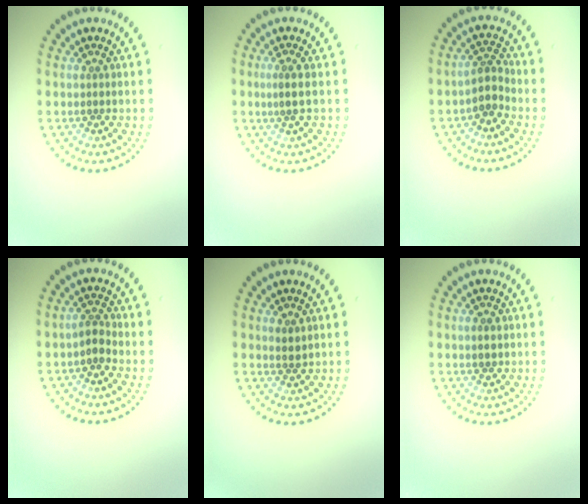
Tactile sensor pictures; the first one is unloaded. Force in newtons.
{"total": 1.8, "press": 1.4, "slide": 1.1}
{"total": 2.5, "press": 1.9, "slide": 1.5}
{"total": 1.6, "press": 1.3, "slide": 0.9}
{"total": 1.2, "press": 0.9, "slide": 0.7}
{"total": 1.0, "press": 1.0, "slide": 0.2}